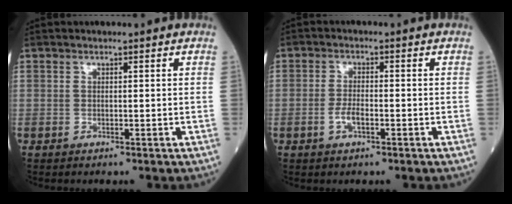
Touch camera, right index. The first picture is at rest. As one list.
[{"total": 2.8, "force": [-1.1, 0.9, 2.4], "torque": [-0.051, 0.001, -0.021]}]